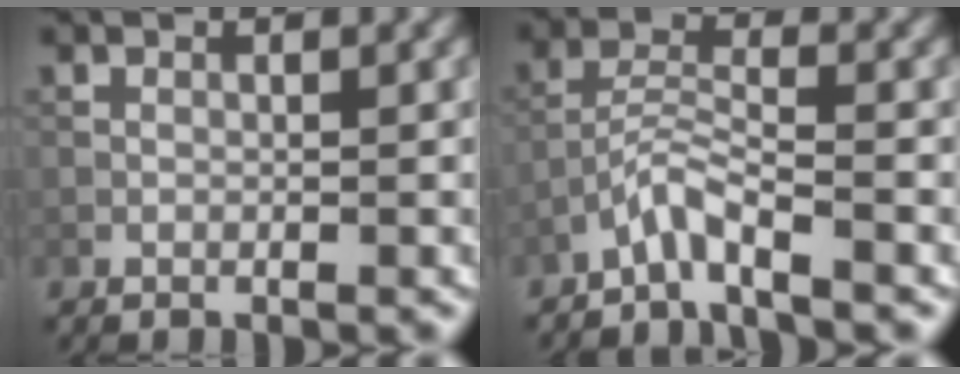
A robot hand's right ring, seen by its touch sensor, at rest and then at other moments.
{"total": 2.7, "force": [-2.2, 0.0, 1.5], "torque": [-0.032, 0.010, -0.052]}